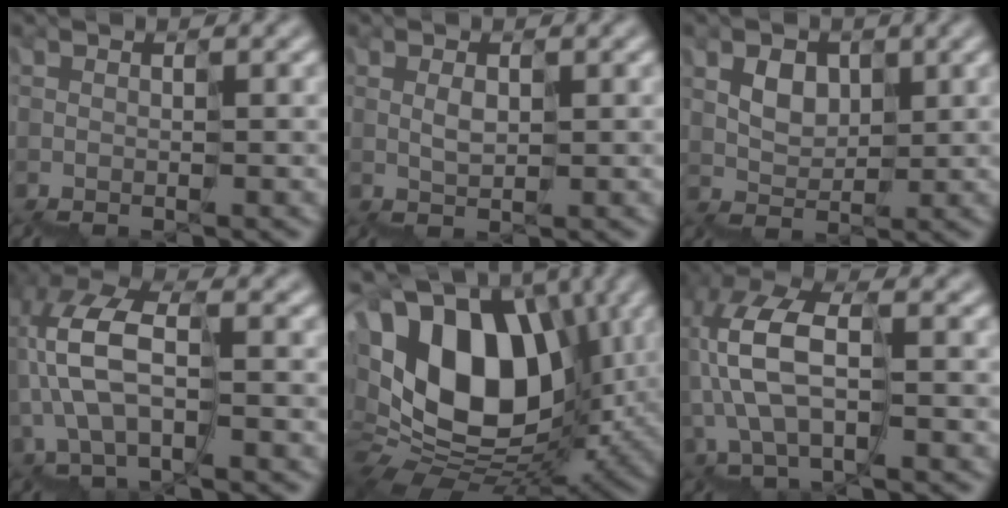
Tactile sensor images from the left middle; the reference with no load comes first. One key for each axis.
{"total": 1.0, "fx": 0.6, "fy": -0.3, "fz": -0.7, "tx": -0.004, "ty": 0.012, "tz": 0.016}
{"total": 2.2, "fx": 1.5, "fy": 1.0, "fz": -1.3, "tx": 0.008, "ty": 0.018, "tz": 0.028}
{"total": 6.7, "fx": 0.0, "fy": 3.2, "fz": 5.9, "tx": -0.164, "ty": 0.035, "tz": -0.003}
{"total": 13.4, "fx": 3.3, "fy": 9.7, "fz": 8.6, "tx": -0.155, "ty": 0.024, "tz": 0.051}
{"total": 6.2, "fx": 0.4, "fy": 2.7, "fz": 5.5, "tx": -0.150, "ty": 0.035, "tz": 0.004}